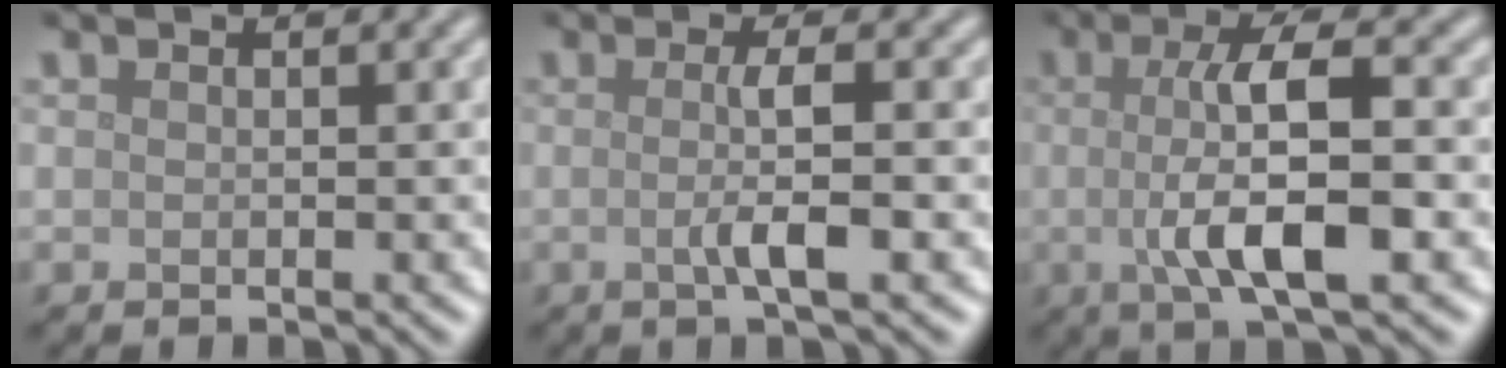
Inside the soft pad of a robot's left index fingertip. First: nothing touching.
{"total": 3.3, "force": [-0.2, 0.6, 3.2], "torque": [-0.053, -0.004, -0.007]}
{"total": 7.4, "force": [-0.6, 1.9, 7.1], "torque": [-0.114, 0.000, -0.014]}